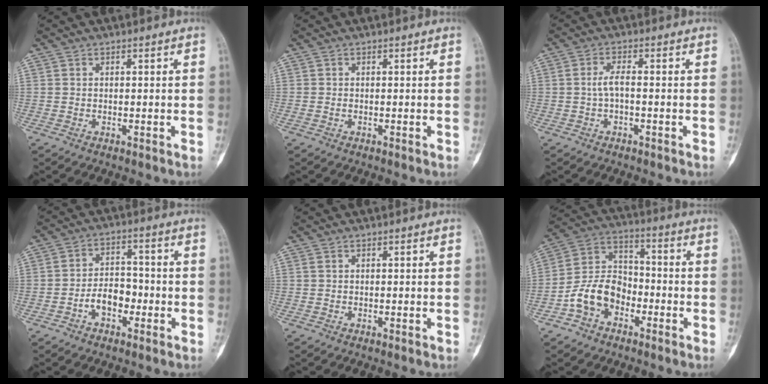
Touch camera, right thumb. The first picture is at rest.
{"total": 0.0}
{"total": 2.6, "force": [-0.4, 0.8, 2.5], "torque": [-0.053, 0.008, -0.009]}
{"total": 6.5, "force": [-2.5, 4.3, 4.3], "torque": [-0.051, 0.031, -0.051]}
{"total": 0.0}
{"total": 11.0, "force": [-4.8, 7.9, 6.0], "torque": [-0.097, 0.053, -0.098]}